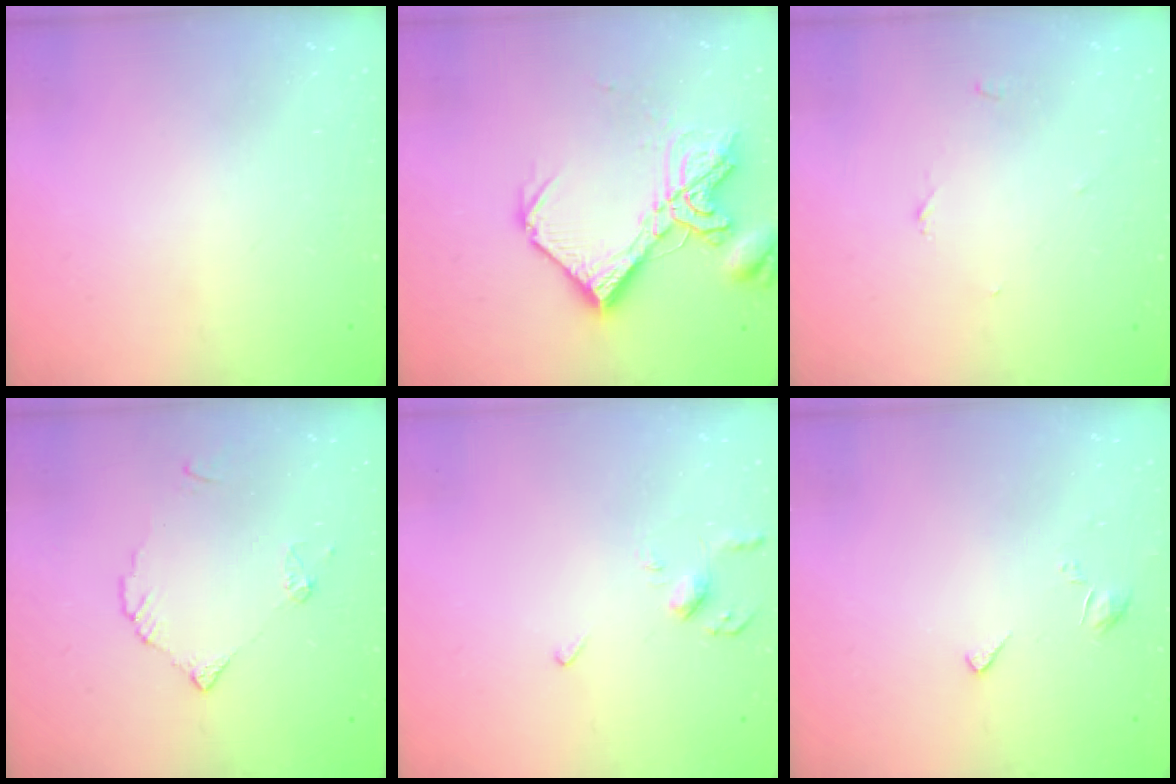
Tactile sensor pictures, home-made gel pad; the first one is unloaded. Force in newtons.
{"total": 15.5, "press": 15.4, "slide": 1.5}
{"total": 2.5, "press": 2.5, "slide": 0.3}
{"total": 4.4, "press": 4.4, "slide": 0.6}
{"total": 3.5, "press": 3.4, "slide": 0.7}
{"total": 2.7, "press": 2.7, "slide": 0.5}